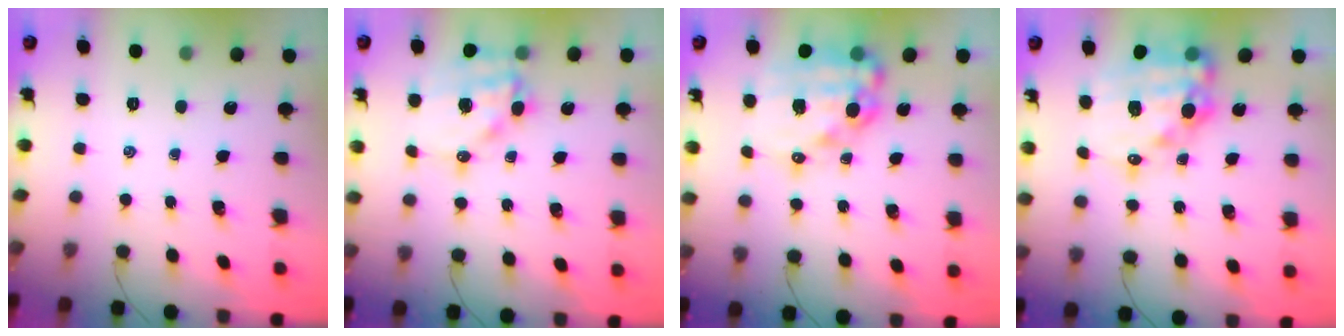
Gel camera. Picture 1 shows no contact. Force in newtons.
{"total": 14.5, "press": 14.1, "slide": 3.5}
{"total": 17.3, "press": 16.9, "slide": 3.6}
{"total": 17.5, "press": 17.0, "slide": 4.2}